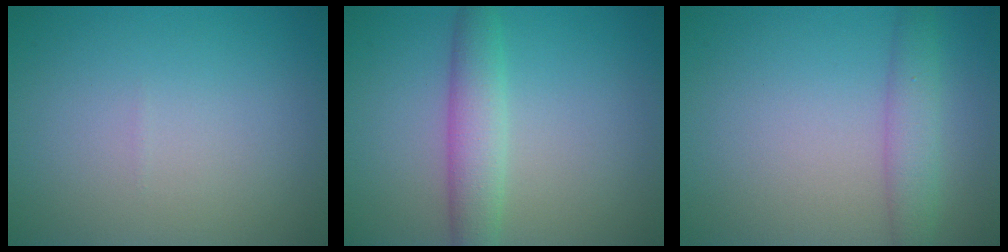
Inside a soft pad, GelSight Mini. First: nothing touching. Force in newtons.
{"total": 3.6, "press": 3.6, "slide": 0.0}
{"total": 2.8, "press": 2.8, "slide": 0.1}